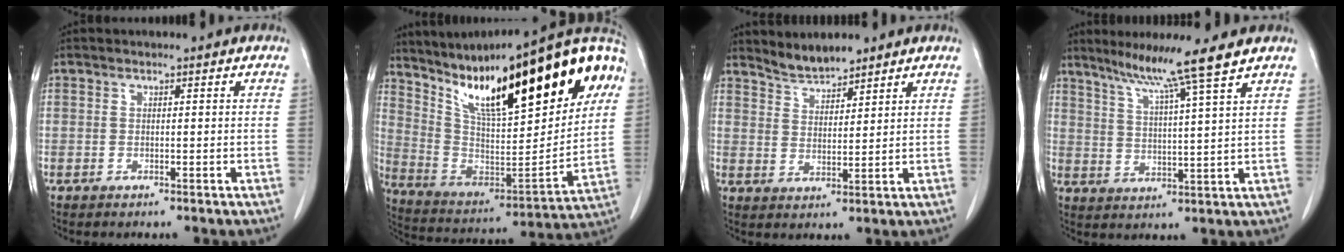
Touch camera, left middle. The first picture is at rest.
{"total": 31.2, "force": [17.0, 6.6, 25.4], "torque": [-0.368, 0.024, 0.278]}
{"total": 4.3, "force": [4.1, 0.7, 0.8], "torque": [-0.021, 0.004, 0.082]}
{"total": 9.6, "force": [7.3, -2.0, 6.0], "torque": [-0.103, -0.001, 0.117]}